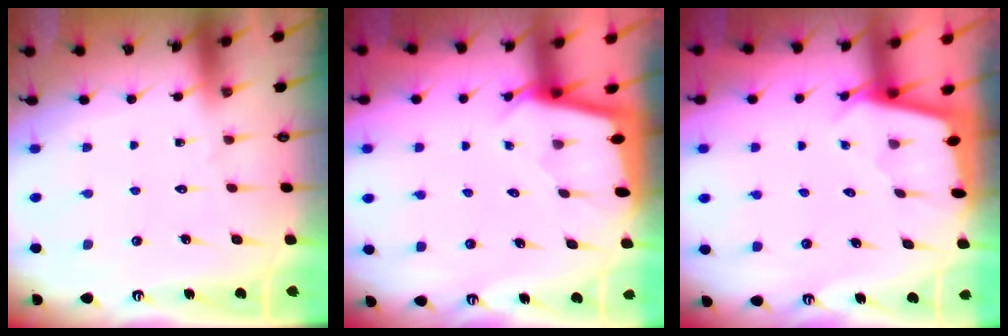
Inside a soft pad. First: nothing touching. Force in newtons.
{"total": 2.1, "press": 2.1, "slide": 0.1}
{"total": 1.9, "press": 1.9, "slide": 0.1}